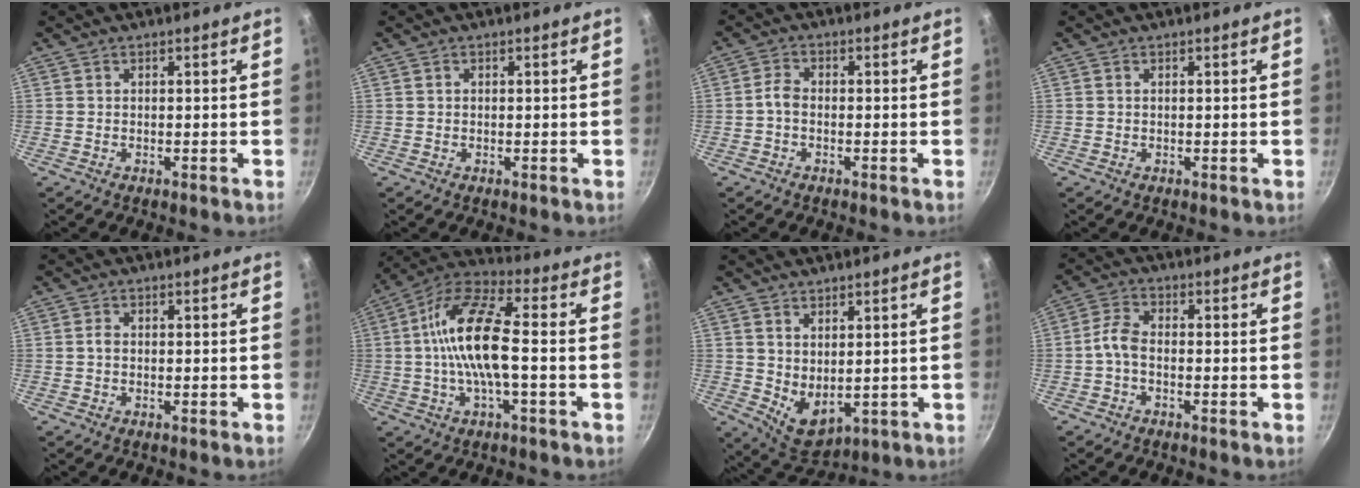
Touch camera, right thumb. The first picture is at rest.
{"total": 0.8, "force": [0.2, 0.6, 0.3], "torque": [-0.005, 0.004, 0.004]}
{"total": 2.6, "force": [-0.8, 1.6, 1.9], "torque": [-0.039, 0.016, -0.023]}
{"total": 0.0}
{"total": 1.2, "force": [-0.1, 0.8, 0.8], "torque": [-0.015, 0.005, -0.002]}
{"total": 14.6, "force": [-0.7, 4.9, 13.8], "torque": [-0.263, 0.032, -0.031]}
{"total": 5.4, "force": [1.2, 3.4, 4.1], "torque": [-0.061, -0.026, 0.032]}
{"total": 3.9, "force": [-1.4, 2.0, 3.0], "torque": [-0.070, 0.020, -0.038]}